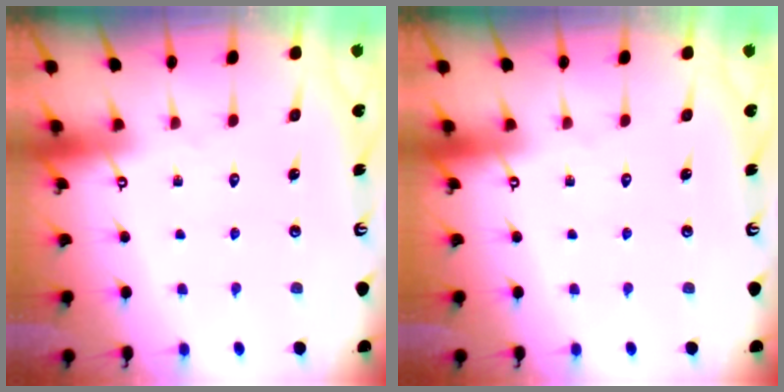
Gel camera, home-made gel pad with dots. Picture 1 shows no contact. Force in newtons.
{"total": 0.0}